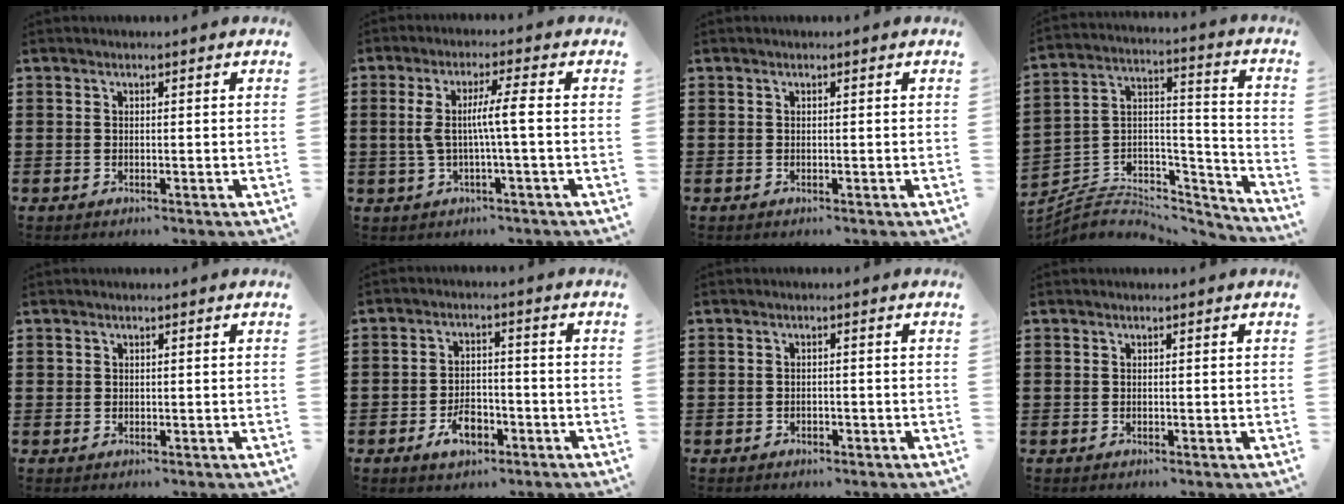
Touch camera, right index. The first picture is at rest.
{"total": 6.0, "force": [-0.1, -0.1, 6.0], "torque": [-0.121, -0.005, -0.011]}
{"total": 0.0}
{"total": 4.2, "force": [-3.1, 2.8, 0.6], "torque": [-0.023, -0.003, -0.067]}
{"total": 0.5, "force": [0.3, 0.5, 0.1], "torque": [-0.003, 0.003, 0.005]}
{"total": 4.9, "force": [-2.5, 2.6, 3.3], "torque": [-0.068, 0.002, -0.047]}
{"total": 0.8, "force": [-0.7, 0.4, 0.1], "torque": [-0.006, 0.000, -0.015]}
{"total": 0.0}